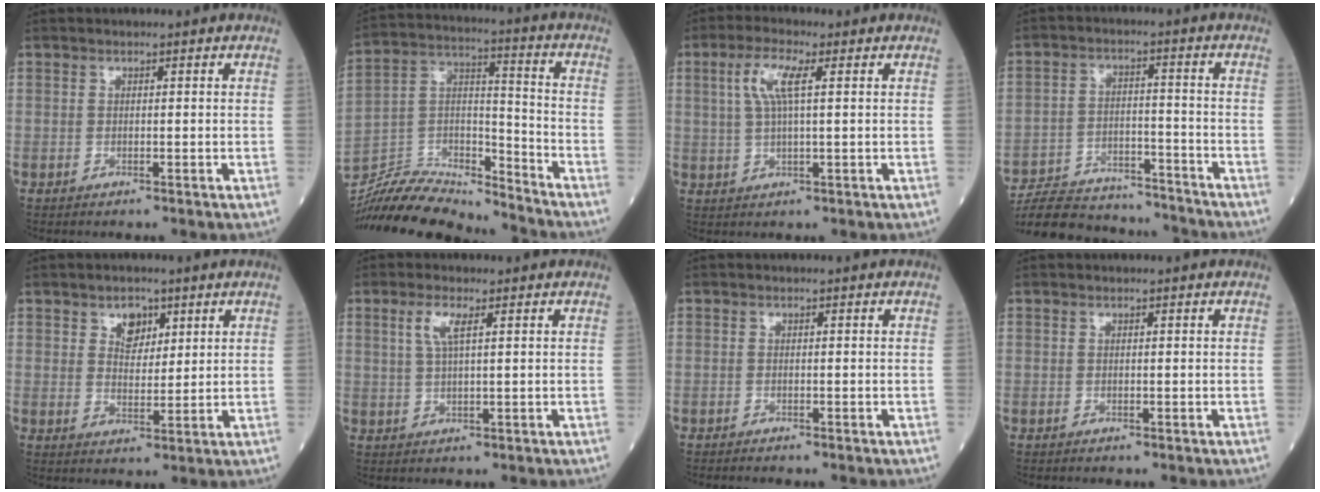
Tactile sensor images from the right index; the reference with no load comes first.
{"total": 17.5, "force": [-16.9, 2.2, 4.2], "torque": [-0.076, 0.031, -0.293]}
{"total": 5.6, "force": [1.9, 1.0, 5.2], "torque": [-0.116, 0.011, 0.041]}
{"total": 18.4, "force": [-17.4, 3.7, 4.8], "torque": [-0.112, 0.004, -0.257]}
{"total": 4.2, "force": [2.4, 2.6, 2.3], "torque": [-0.036, 0.003, 0.045]}
{"total": 3.6, "force": [1.6, 0.6, 3.1], "torque": [-0.071, 0.004, 0.035]}
{"total": 0.7, "force": [-0.6, 0.1, 0.3], "torque": [-0.007, -0.001, -0.007]}
{"total": 0.0}